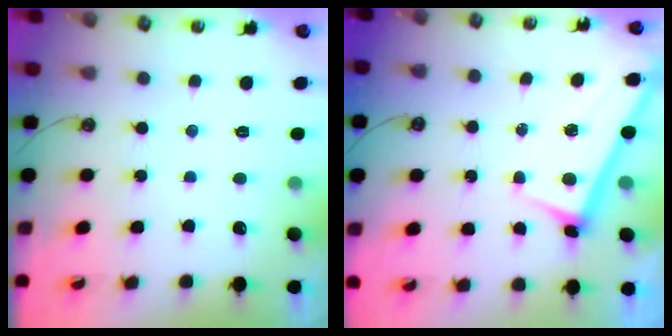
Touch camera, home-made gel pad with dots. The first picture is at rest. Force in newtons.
{"total": 3.0, "press": 3.0, "slide": 0.1}